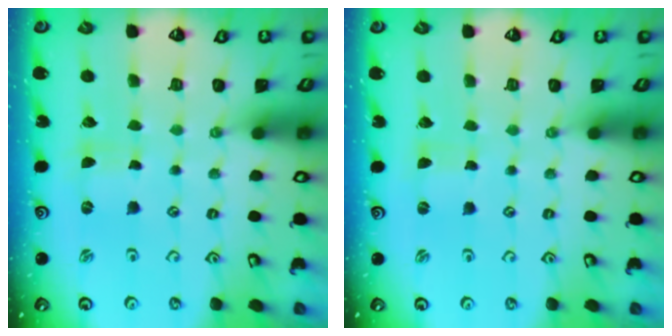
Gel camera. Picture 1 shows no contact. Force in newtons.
{"total": 0.0}